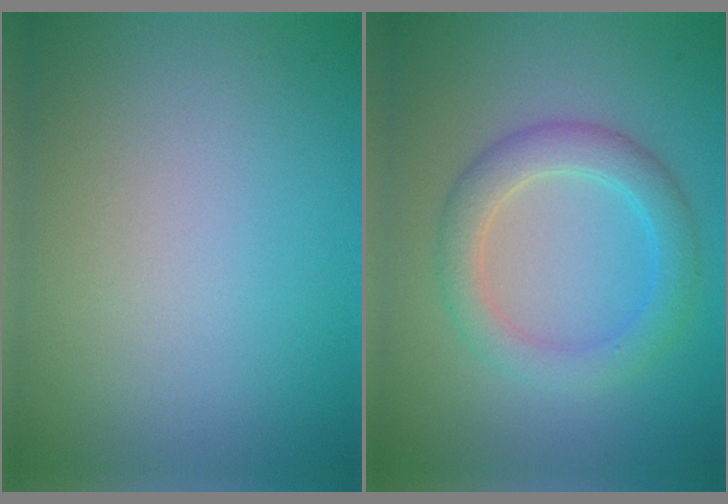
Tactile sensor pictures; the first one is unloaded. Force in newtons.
{"total": 3.9, "press": 3.9, "slide": 0.1}